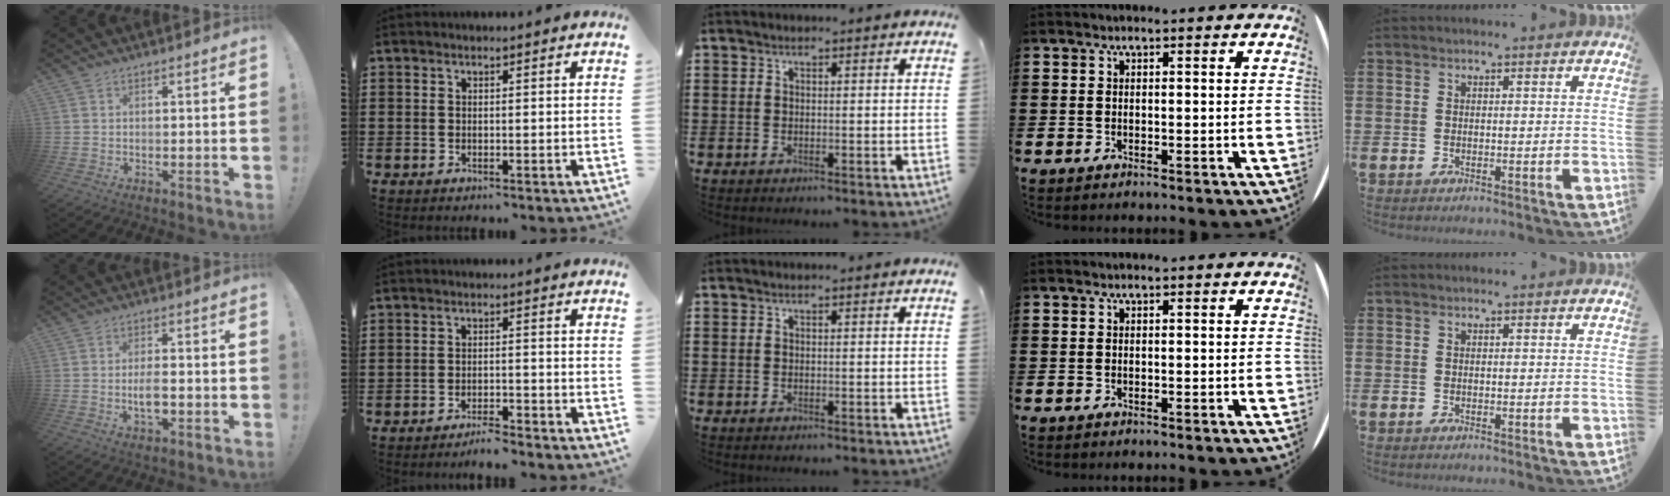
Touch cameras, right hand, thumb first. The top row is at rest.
{"thumb": {"total": 5.4, "force": [-1.3, 2.2, 4.7], "torque": [-0.086, 0.001, -0.025]}, "index": {"total": 2.5, "force": [-2.4, -0.1, 0.5], "torque": [-0.014, 0.001, -0.050]}}